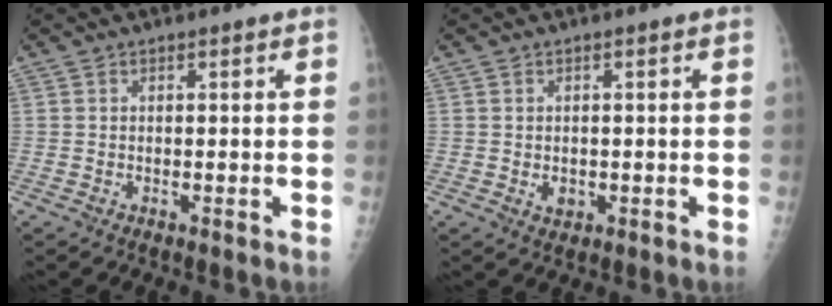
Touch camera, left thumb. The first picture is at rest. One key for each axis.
{"total": 2.0, "fx": -0.4, "fy": 1.7, "fz": 1.1, "tx": -0.009, "ty": 0.000, "tz": 0.000}